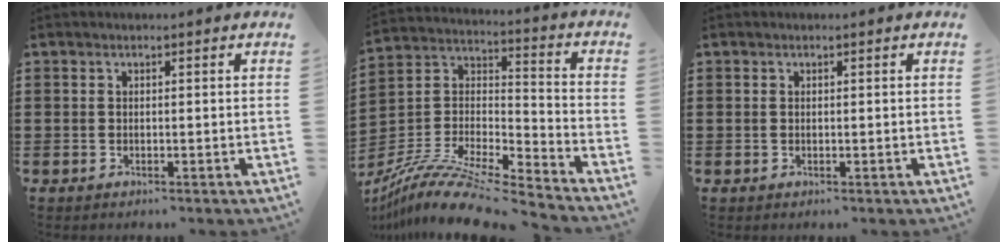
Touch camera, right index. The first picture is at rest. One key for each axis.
{"total": 11.7, "fx": -10.1, "fy": 1.7, "fz": 5.6, "tx": -0.112, "ty": 0.015, "tz": -0.203}
{"total": 0.0}